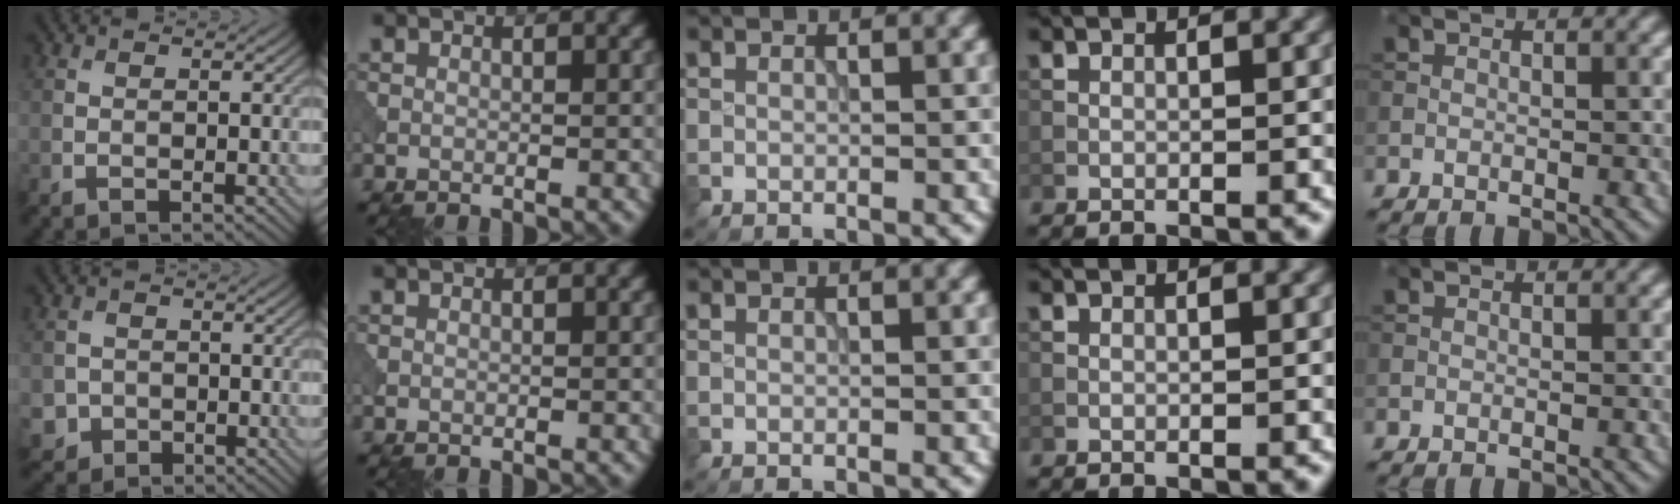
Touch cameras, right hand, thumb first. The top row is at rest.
{"thumb": {"total": 2.7, "force": [-1.0, 2.5, 0.4], "torque": [-0.008, -0.006, -0.021]}}